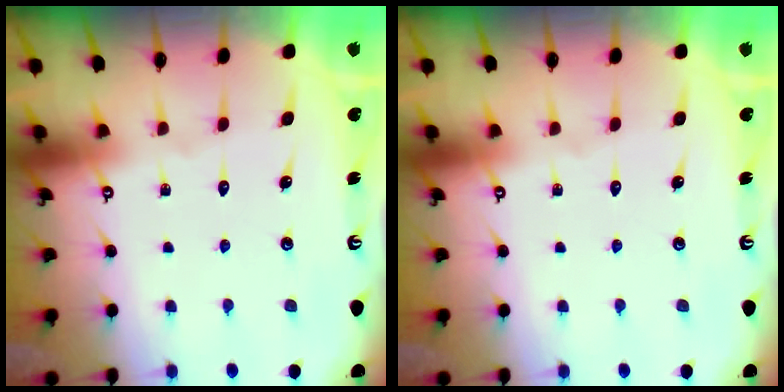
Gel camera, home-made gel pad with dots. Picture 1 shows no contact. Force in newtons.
{"total": 0.0}